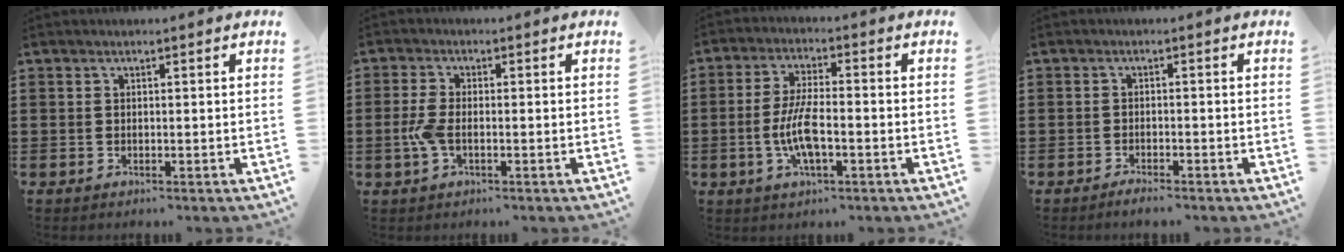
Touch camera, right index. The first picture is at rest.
{"total": 3.6, "force": [-0.9, 1.4, 3.1], "torque": [-0.082, -0.008, -0.023]}
{"total": 7.2, "force": [-1.7, 2.2, 6.6], "torque": [-0.146, -0.007, -0.039]}
{"total": 1.4, "force": [-1.4, 0.1, 0.2], "torque": [-0.008, 0.000, -0.027]}